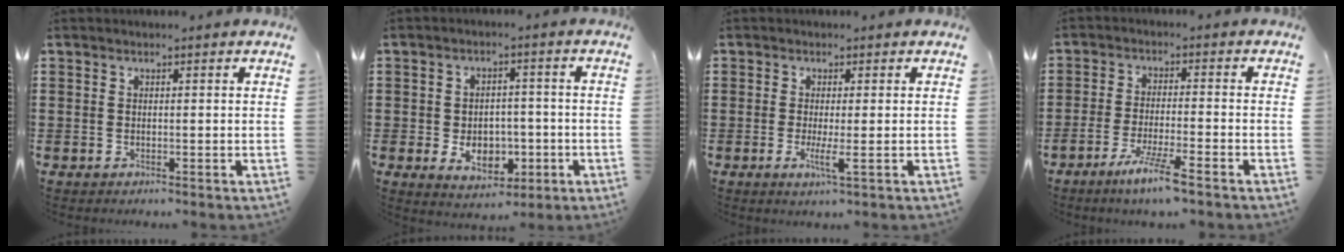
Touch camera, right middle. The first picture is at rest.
{"total": 5.9, "force": [-2.0, 4.0, 3.9], "torque": [-0.046, 0.001, -0.040]}
{"total": 2.4, "force": [-0.4, 0.3, 2.4], "torque": [-0.043, -0.005, -0.008]}
{"total": 6.1, "force": [-4.4, -0.1, 4.2], "torque": [-0.085, -0.015, -0.081]}